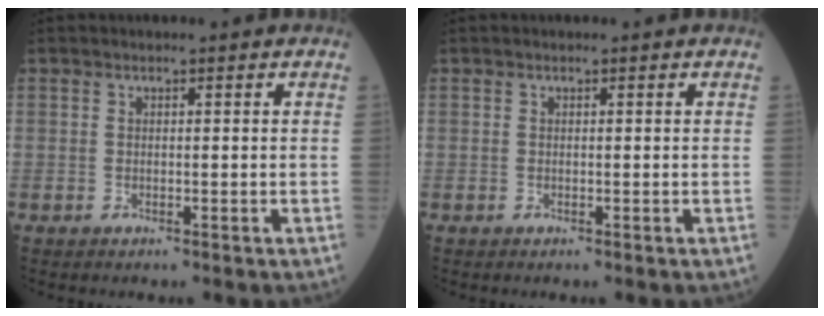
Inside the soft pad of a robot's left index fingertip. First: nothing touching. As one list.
[{"total": 0.0}]